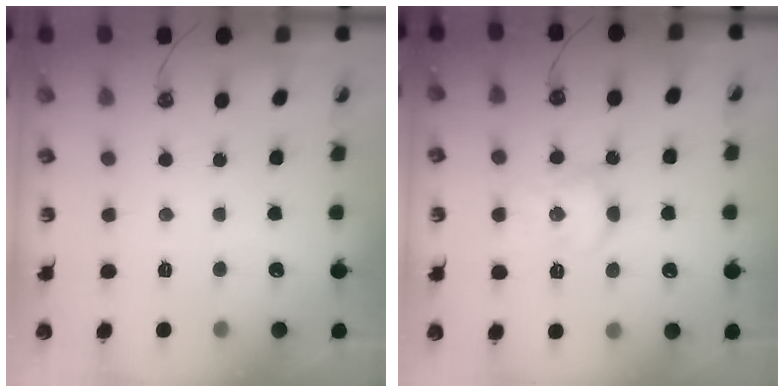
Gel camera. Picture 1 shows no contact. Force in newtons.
{"total": 8.8, "press": 8.8, "slide": 0.6}